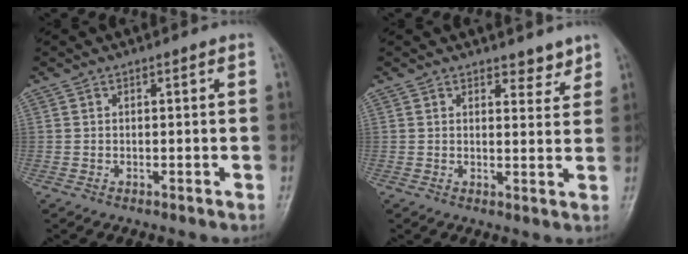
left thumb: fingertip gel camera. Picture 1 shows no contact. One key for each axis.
{"total": 3.3, "fx": 2.8, "fy": 1.5, "fz": 1.1, "tx": 0.007, "ty": -0.020, "tz": 0.038}